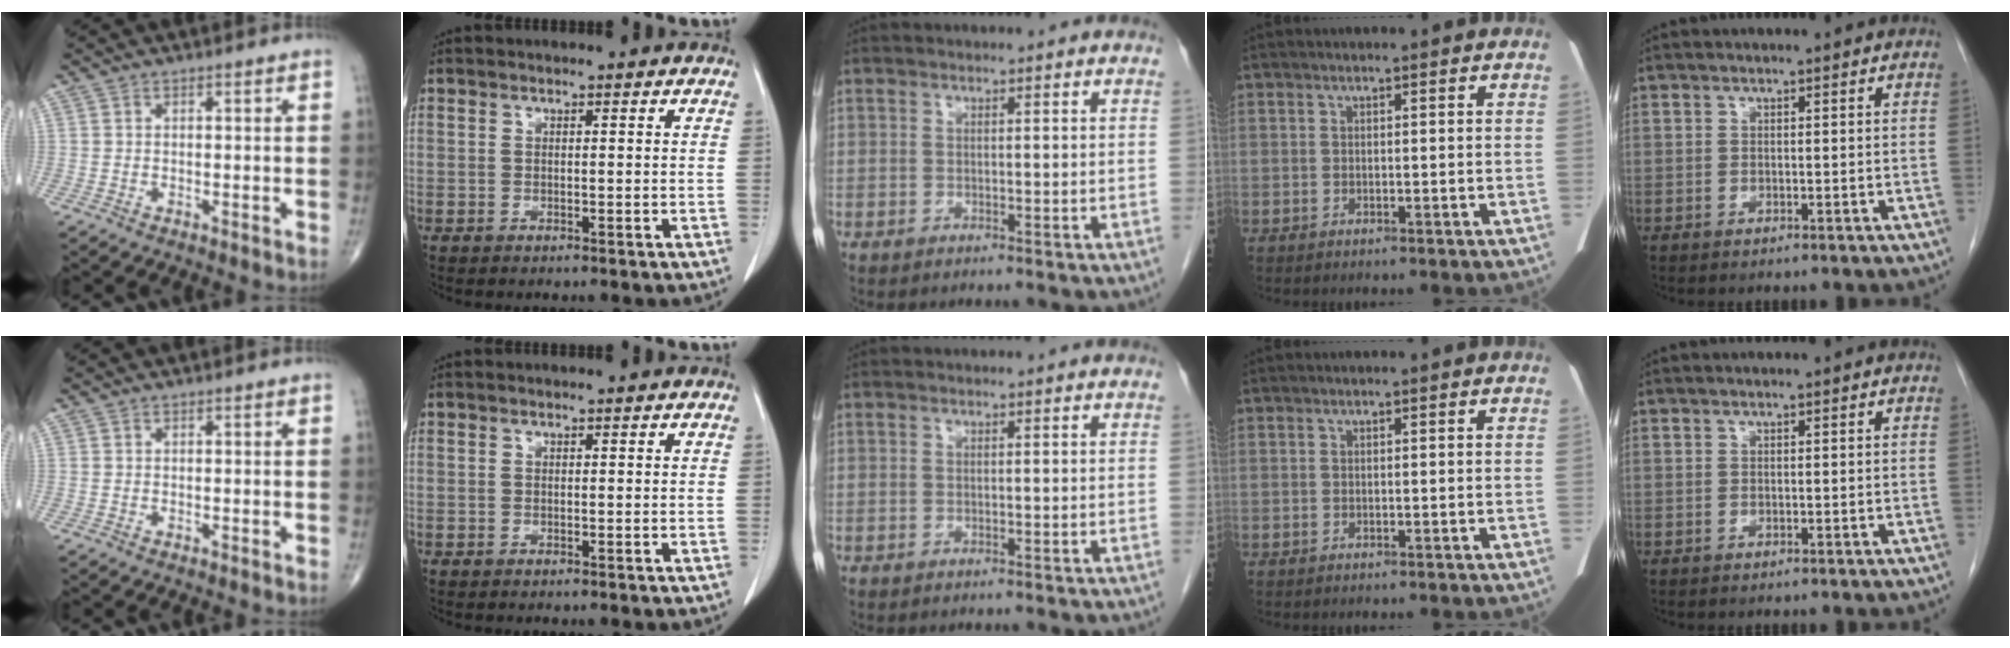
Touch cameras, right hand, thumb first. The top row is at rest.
{}